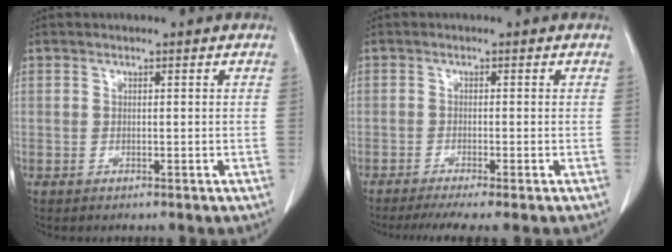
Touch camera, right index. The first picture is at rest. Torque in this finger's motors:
{"motor_torque": [0.54, -0.60, 0.26, 0.09]}